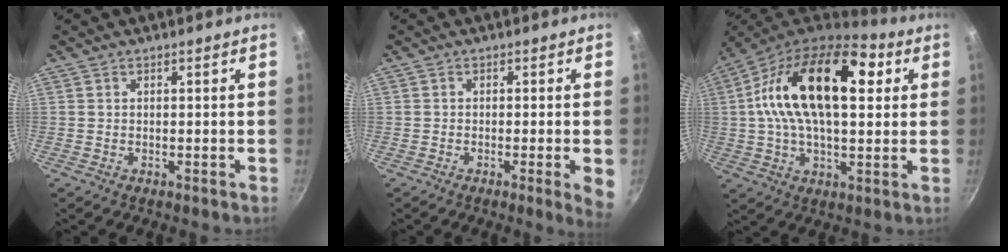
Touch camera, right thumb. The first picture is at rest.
{"total": 4.6, "force": [-1.2, 0.3, 4.5], "torque": [-0.052, -0.003, -0.012]}
{"total": 22.7, "force": [5.3, 12.1, 18.4], "torque": [-0.293, 0.013, 0.069]}